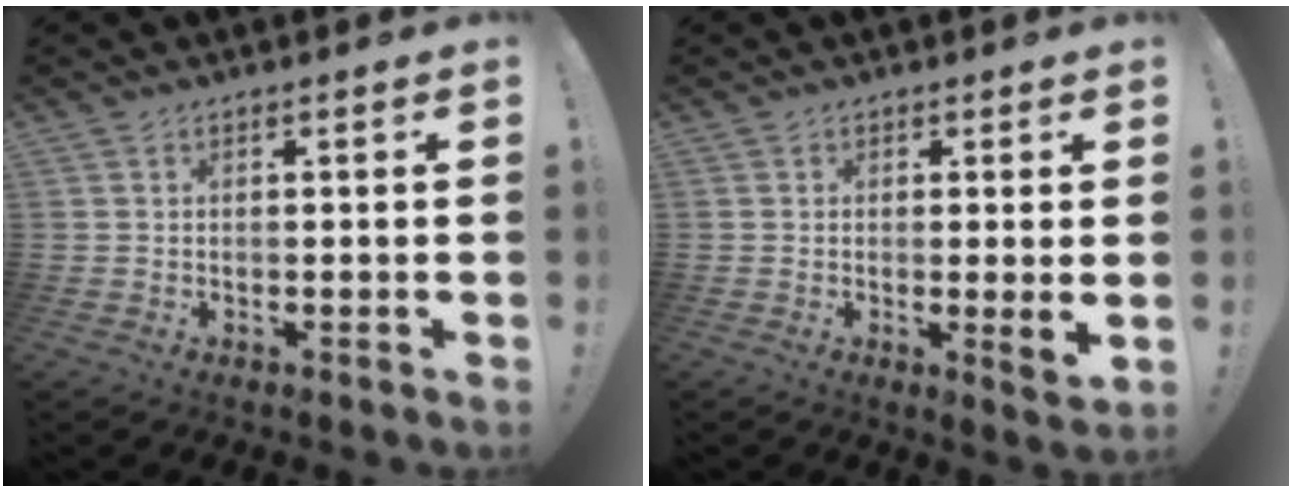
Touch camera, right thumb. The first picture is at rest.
{"total": 3.7, "force": [0.6, 0.1, 3.7], "torque": [-0.040, -0.017, 0.010]}